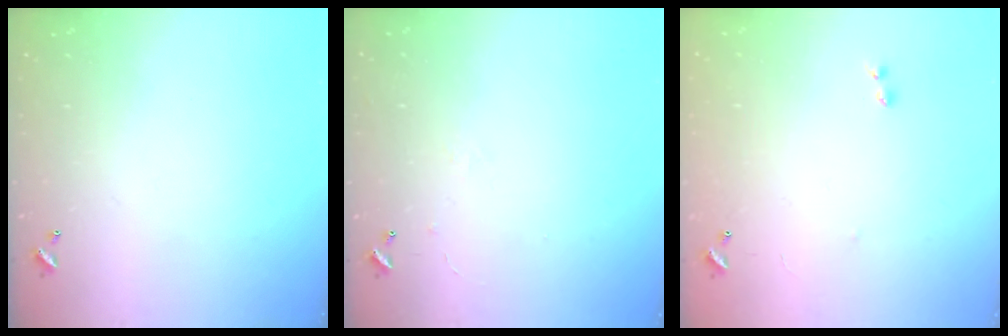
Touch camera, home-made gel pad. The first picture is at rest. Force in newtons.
{"total": 0.9, "press": 0.7, "slide": 0.5}
{"total": 7.2, "press": 7.2, "slide": 0.5}